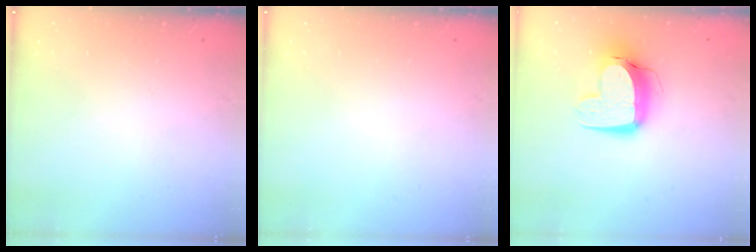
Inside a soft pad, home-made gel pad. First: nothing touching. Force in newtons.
{"total": 0.0}
{"total": 12.0, "press": 12.0, "slide": 1.2}